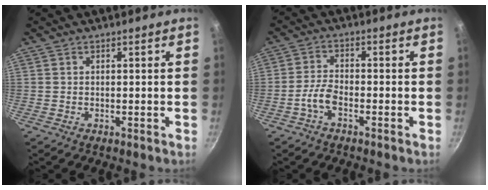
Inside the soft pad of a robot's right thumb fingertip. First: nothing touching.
{"total": 3.9, "force": [-2.2, 1.6, 2.8], "torque": [-0.061, 0.021, -0.050]}